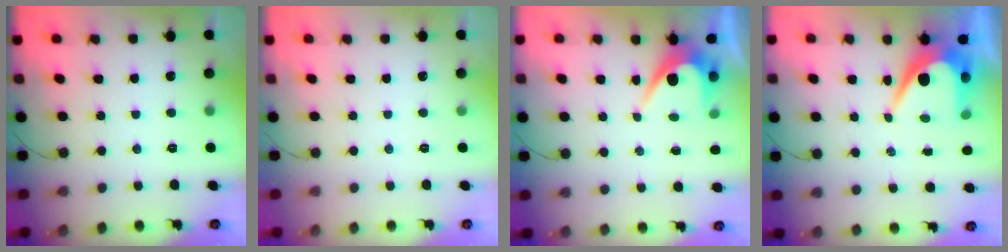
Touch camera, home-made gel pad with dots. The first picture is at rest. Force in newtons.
{"total": 0.0}
{"total": 5.0, "press": 5.0, "slide": 0.4}
{"total": 8.8, "press": 8.8, "slide": 0.6}